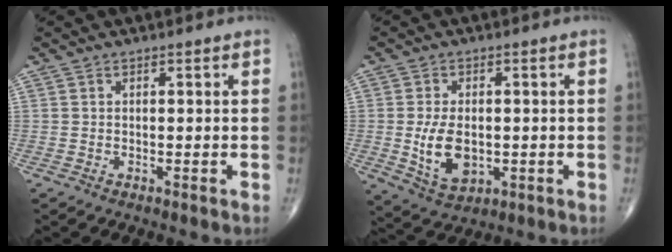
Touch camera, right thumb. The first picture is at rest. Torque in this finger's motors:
{"motor_torque": [-0.47, 0.81, 0.63, 0.32, 0.26]}